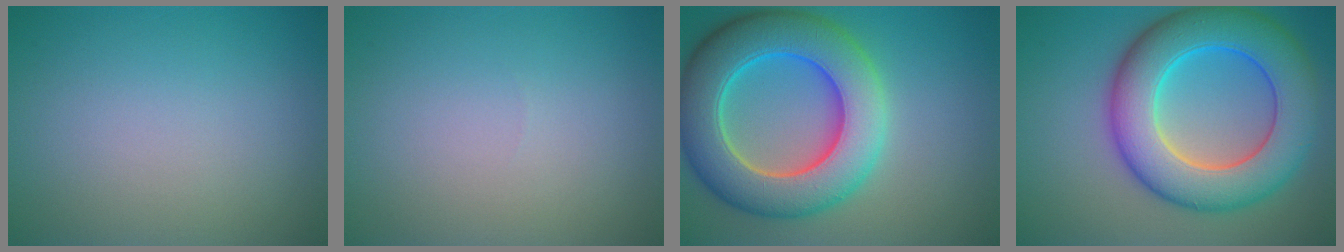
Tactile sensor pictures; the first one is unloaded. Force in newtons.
{"total": 0.0}
{"total": 11.1, "press": 11.0, "slide": 0.3}
{"total": 10.7, "press": 10.7, "slide": 0.4}